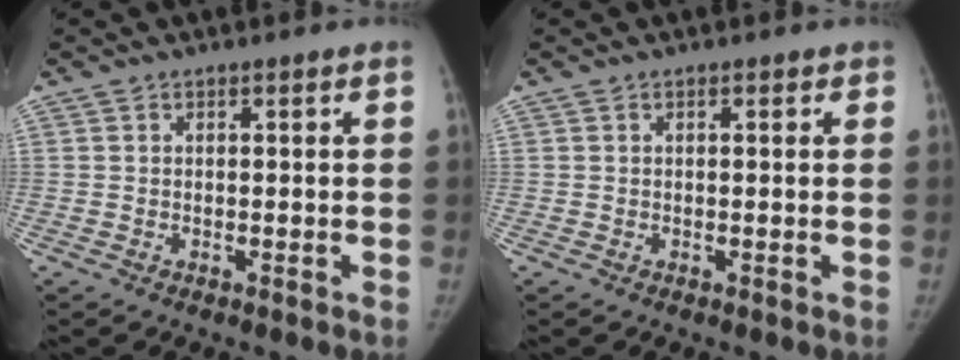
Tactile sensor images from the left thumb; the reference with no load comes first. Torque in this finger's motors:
{"motor_torque": [-0.12, 0.12, -0.46, 0.02, -0.02]}